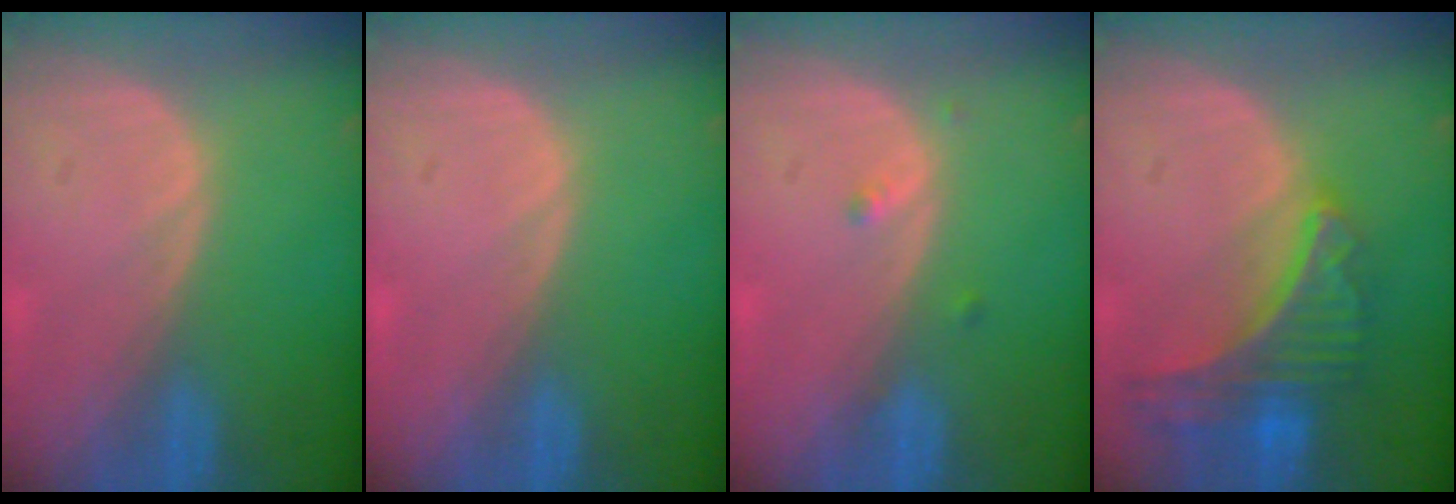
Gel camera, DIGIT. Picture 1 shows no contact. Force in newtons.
{"total": 0.0}
{"total": 1.3, "press": 1.1, "slide": 0.7}
{"total": 8.9, "press": 7.8, "slide": 4.2}